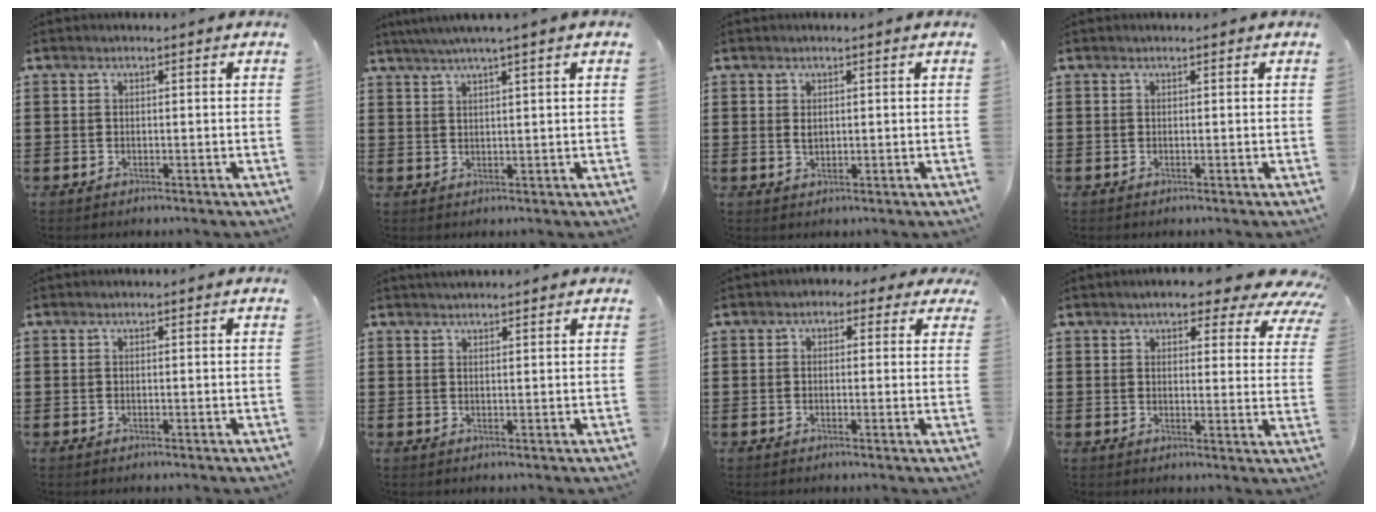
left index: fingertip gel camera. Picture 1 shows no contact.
{"total": 2.7, "force": [1.9, -0.5, 1.9], "torque": [-0.040, -0.002, 0.032]}
{"total": 1.2, "force": [0.4, 0.8, 0.8], "torque": [-0.018, 0.006, 0.006]}
{"total": 0.0}
{"total": 0.0}
{"total": 1.3, "force": [1.3, 0.0, 0.3], "torque": [-0.007, 0.002, 0.025]}
{"total": 1.5, "force": [-0.1, 1.2, 0.8], "torque": [-0.020, 0.008, -0.005]}
{"total": 6.0, "force": [5.0, 1.6, 3.0], "torque": [-0.051, -0.021, 0.082]}